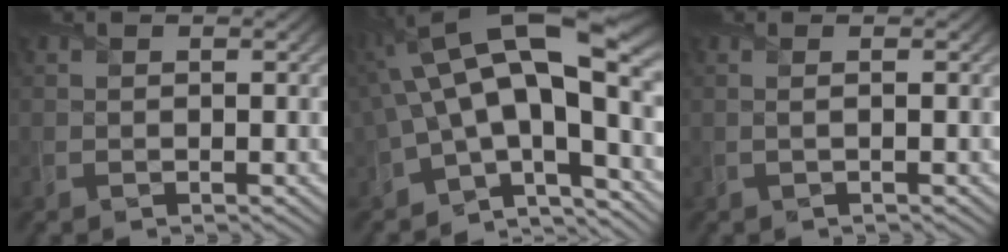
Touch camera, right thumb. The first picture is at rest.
{"total": 16.0, "force": [0.6, 7.5, 14.1], "torque": [-0.254, 0.006, 0.013]}
{"total": 1.3, "force": [0.0, 0.2, 1.2], "torque": [-0.022, 0.006, -0.006]}